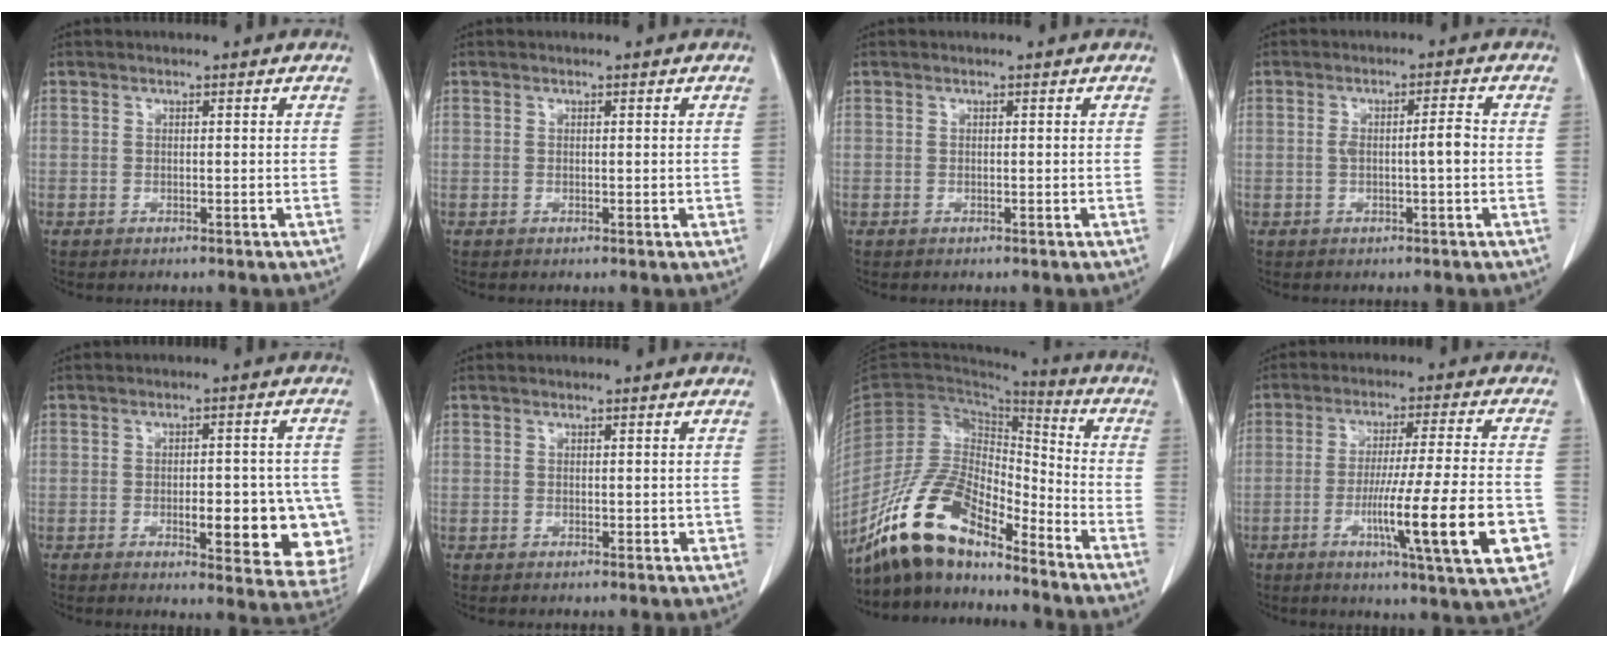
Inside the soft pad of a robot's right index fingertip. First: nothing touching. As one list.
[{"total": 0.7, "force": [0.0, 0.4, 0.6], "torque": [-0.006, 0.000, 0.001]}, {"total": 0.0}, {"total": 3.6, "force": [-0.3, 0.3, 3.6], "torque": [-0.065, 0.008, -0.003]}, {"total": 14.3, "force": [-3.6, 4.7, 13.1], "torque": [-0.100, 0.016, -0.028]}, {"total": 1.3, "force": [0.0, 0.9, 1.0], "torque": [-0.008, -0.001, 0.001]}, {"total": 14.6, "force": [-11.8, 4.6, 7.3], "torque": [-0.142, 0.023, -0.221]}, {"total": 17.8, "force": [-5.5, 0.6, 16.9], "torque": [-0.219, -0.016, -0.079]}]